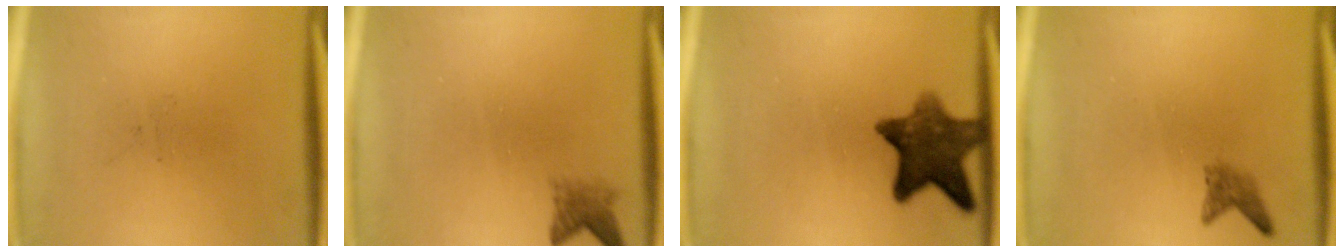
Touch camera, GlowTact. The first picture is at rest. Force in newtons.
{"total": 2.2}
{"total": 9.9}
{"total": 1.6}